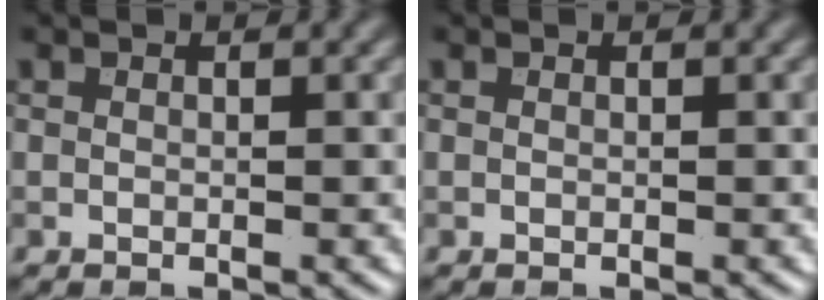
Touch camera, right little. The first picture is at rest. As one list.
[{"total": 0.0}]